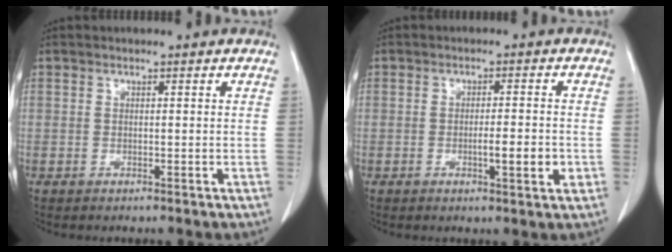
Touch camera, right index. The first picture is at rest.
{"total": 4.6, "force": [-1.1, 0.7, 4.4], "torque": [-0.069, -0.003, -0.013]}